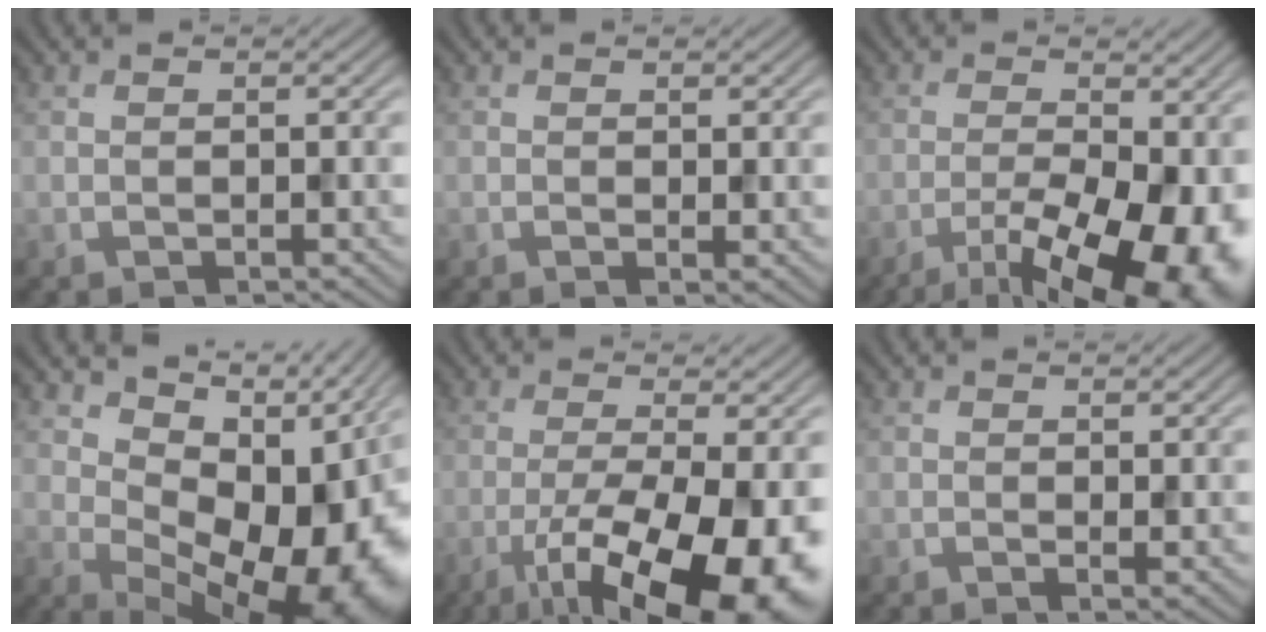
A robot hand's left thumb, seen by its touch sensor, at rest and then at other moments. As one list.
[{"total": 0.6, "force": [0.4, 0.2, 0.5], "torque": [-0.006, -0.005, 0.007]}, {"total": 13.6, "force": [-6.4, 4.6, 11.0], "torque": [-0.170, -0.015, -0.097]}, {"total": 14.9, "force": [2.4, 9.1, 11.6], "torque": [-0.149, -0.014, 0.068]}, {"total": 15.4, "force": [-6.4, 4.7, 13.2], "torque": [-0.215, -0.016, -0.094]}, {"total": 0.9, "force": [0.4, 0.3, 0.7], "torque": [-0.011, -0.007, 0.009]}]